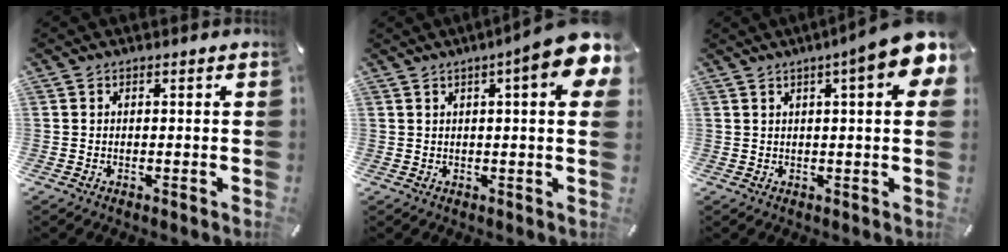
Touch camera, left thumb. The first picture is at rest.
{"total": 10.9, "force": [4.7, 1.8, 9.6], "torque": [-0.135, -0.026, 0.073]}
{"total": 10.5, "force": [4.9, 1.7, 9.1], "torque": [-0.135, -0.023, 0.078]}